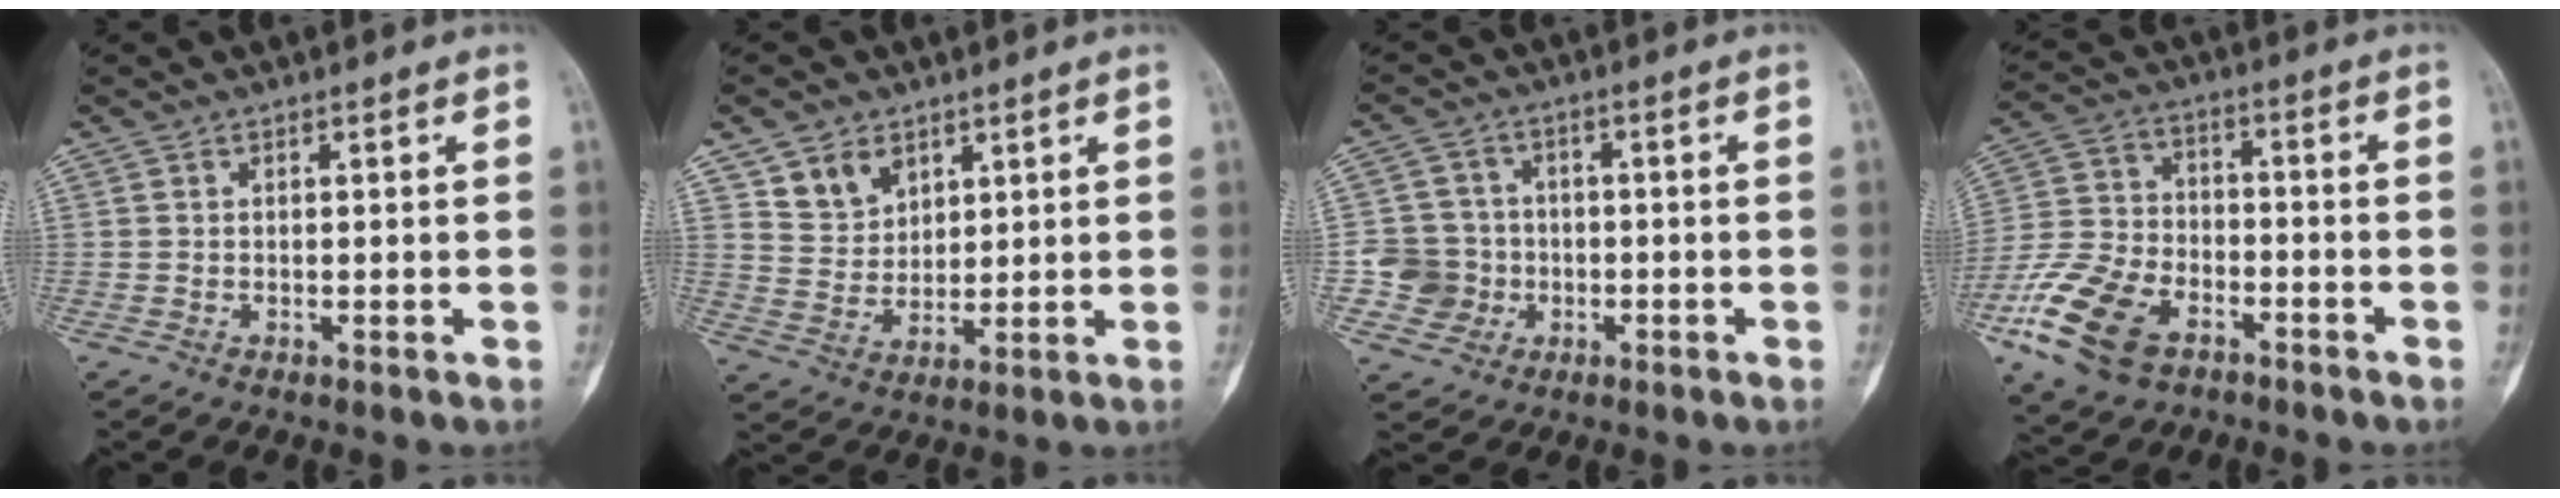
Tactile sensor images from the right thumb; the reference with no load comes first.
{"total": 7.2, "force": [4.2, 5.2, 2.7], "torque": [-0.022, -0.029, 0.086]}
{"total": 7.2, "force": [-1.7, 6.9, 0.8], "torque": [0.021, 0.015, -0.032]}
{"total": 16.0, "force": [-8.1, 9.6, 9.9], "torque": [-0.197, 0.029, -0.153]}